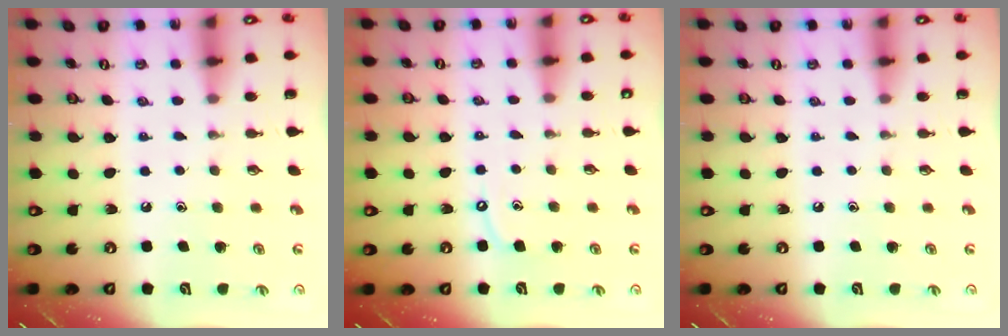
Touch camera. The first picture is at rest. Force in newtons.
{"total": 3.8, "press": 3.8, "slide": 0.6}
{"total": 0.0}